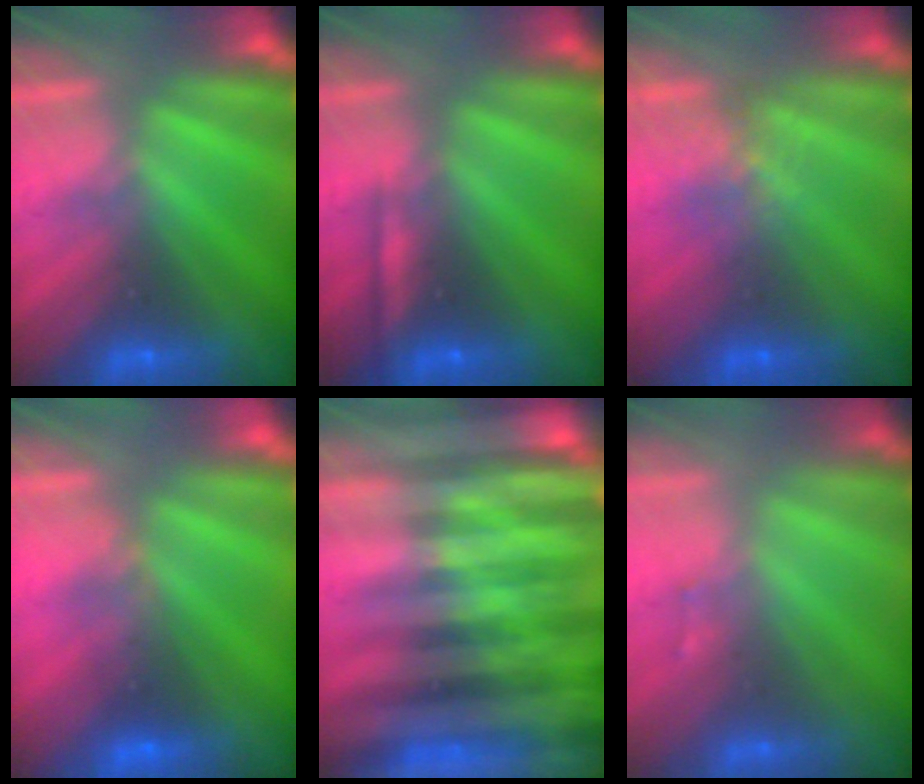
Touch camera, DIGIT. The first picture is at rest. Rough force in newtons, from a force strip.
{"total": 2.2}
{"total": 4.7}
{"total": 2.9}
{"total": 8.5}
{"total": 1.5}